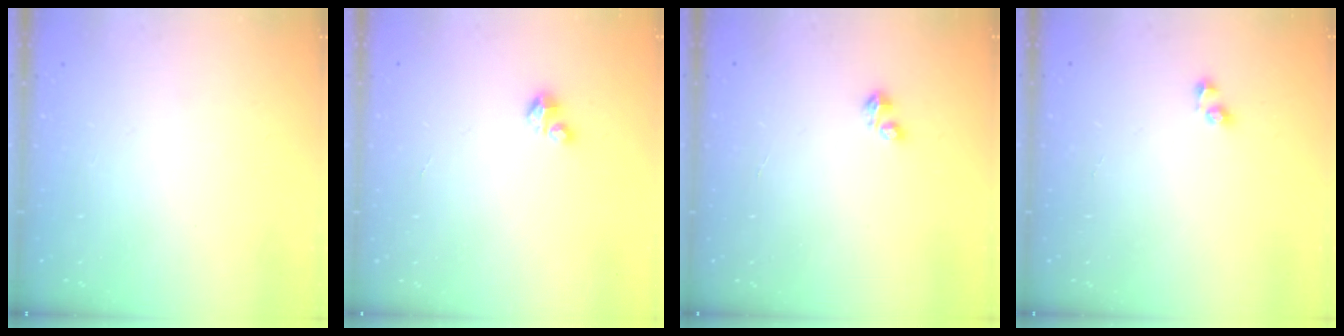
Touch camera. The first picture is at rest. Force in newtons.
{"total": 1.9, "press": 1.9, "slide": 0.1}
{"total": 2.4, "press": 2.4, "slide": 0.3}
{"total": 2.7, "press": 2.6, "slide": 0.6}